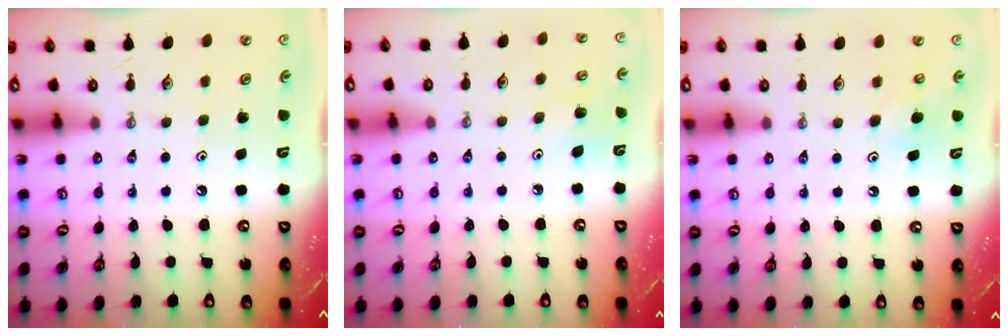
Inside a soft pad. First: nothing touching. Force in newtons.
{"total": 4.2, "press": 4.2, "slide": 0.4}
{"total": 6.4, "press": 6.3, "slide": 1.0}